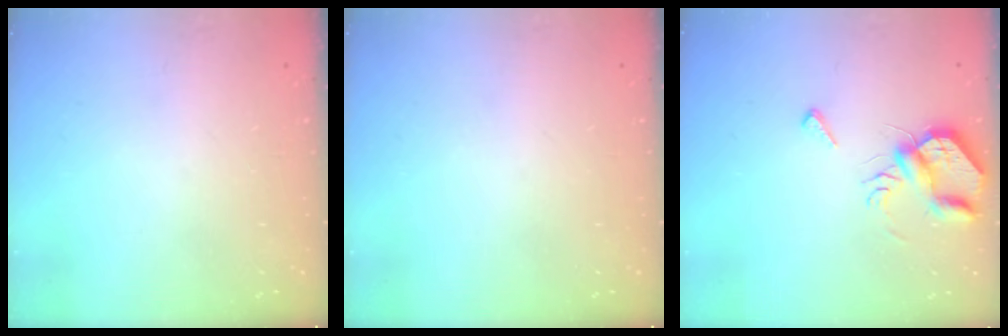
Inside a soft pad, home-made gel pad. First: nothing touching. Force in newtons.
{"total": 0.0}
{"total": 9.0, "press": 9.0, "slide": 0.6}